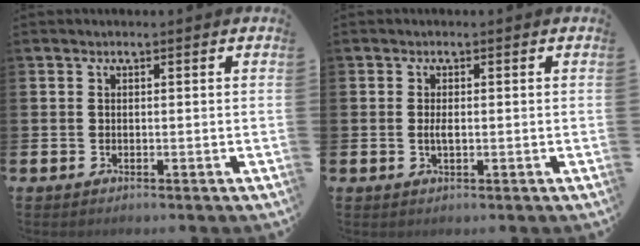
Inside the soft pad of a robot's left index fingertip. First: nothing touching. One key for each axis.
{"total": 1.6, "fx": 0.0, "fy": 0.6, "fz": 1.5, "tx": -0.028, "ty": 0.002, "tz": -0.003}